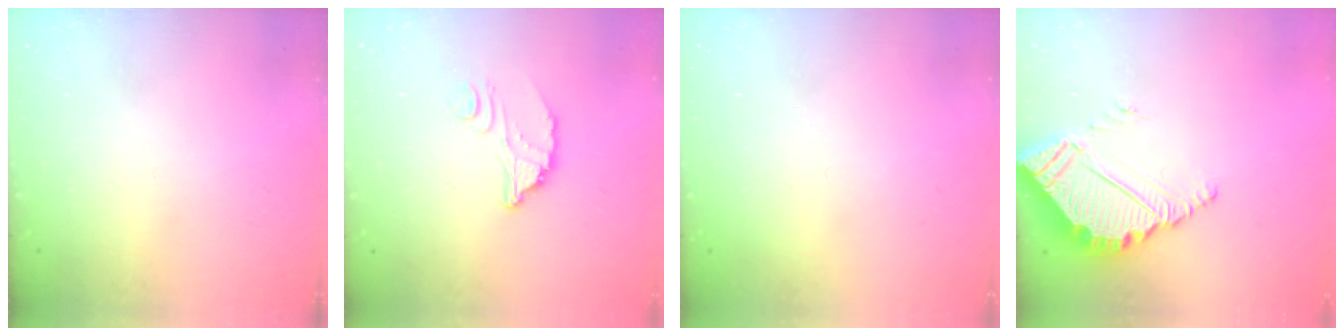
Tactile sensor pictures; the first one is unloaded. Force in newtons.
{"total": 3.2, "press": 3.2, "slide": 0.2}
{"total": 2.3, "press": 2.3, "slide": 0.1}
{"total": 5.8, "press": 5.8, "slide": 0.1}